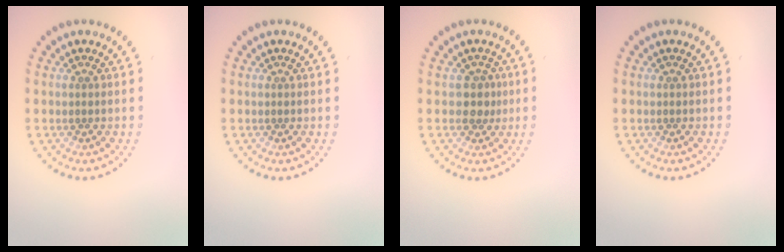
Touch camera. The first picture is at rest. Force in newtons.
{"total": 0.0}
{"total": 1.8, "press": 1.5, "slide": 0.9}
{"total": 0.0}